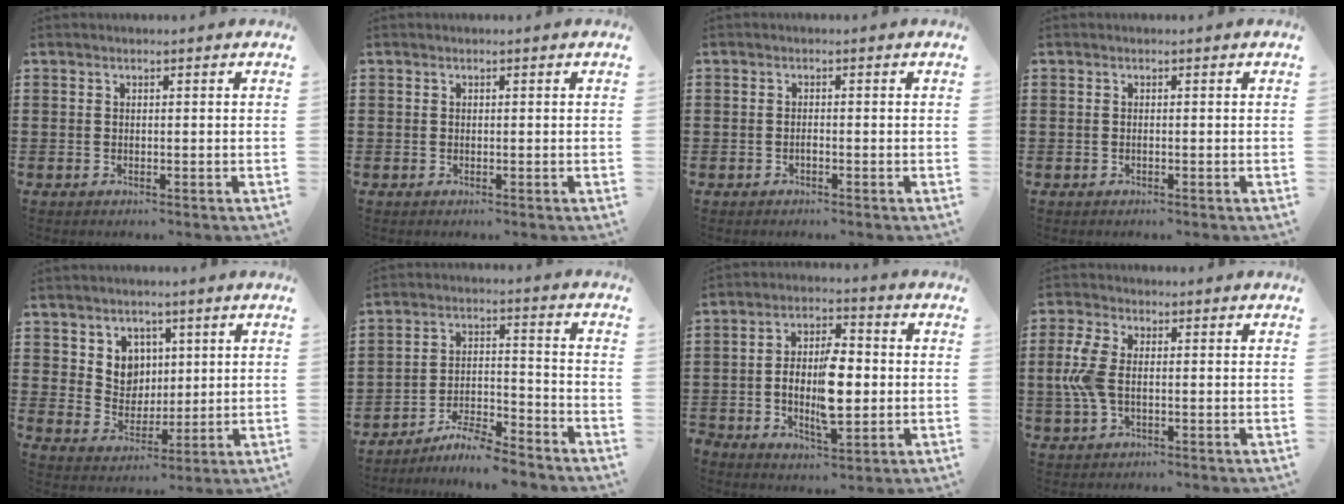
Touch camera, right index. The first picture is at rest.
{"total": 0.0}
{"total": 0.7, "force": [-0.5, 0.2, 0.5], "torque": [-0.011, -0.003, -0.008]}
{"total": 0.0}
{"total": 5.5, "force": [2.4, 4.8, 1.1], "torque": [-0.040, 0.005, 0.042]}
{"total": 6.3, "force": [-5.9, 0.1, 1.9], "torque": [-0.038, 0.001, -0.115]}
{"total": 8.3, "force": [-1.3, 3.8, 7.2], "torque": [-0.141, 0.003, -0.028]}
{"total": 6.4, "force": [-0.2, 3.4, 5.4], "torque": [-0.144, -0.005, -0.014]}